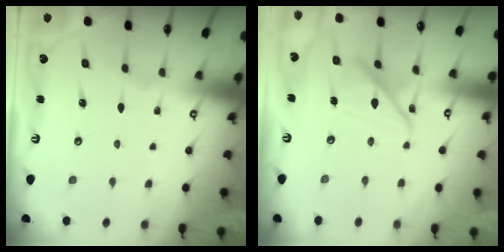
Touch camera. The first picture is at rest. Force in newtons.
{"total": 10.4, "press": 10.4, "slide": 0.9}